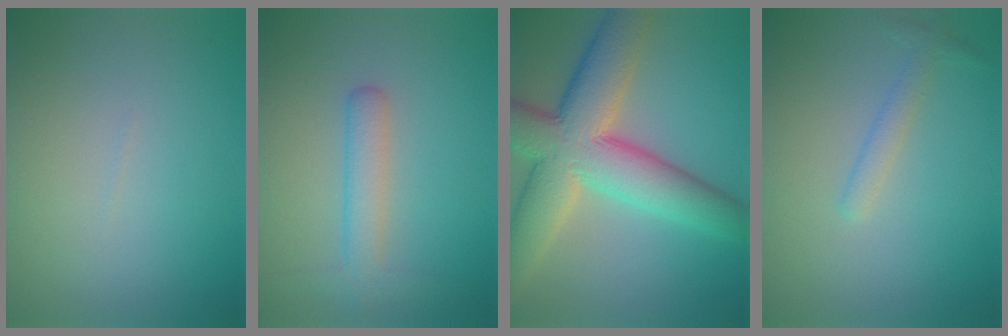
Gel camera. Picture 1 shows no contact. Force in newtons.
{"total": 3.0, "press": 3.0, "slide": 0.0}
{"total": 11.3, "press": 11.3, "slide": 0.7}
{"total": 1.5, "press": 1.5, "slide": 0.1}